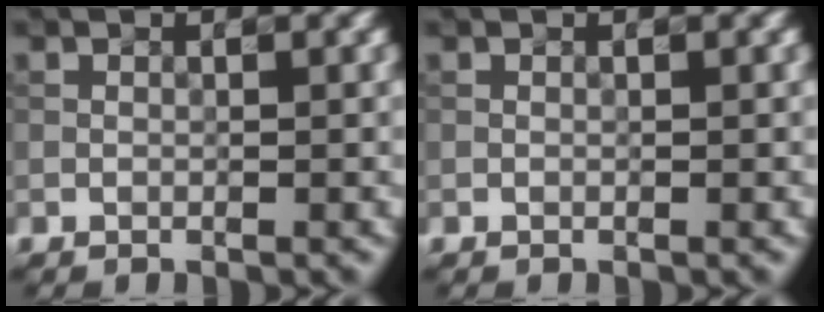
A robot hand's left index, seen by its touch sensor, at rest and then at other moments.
{"total": 0.0}